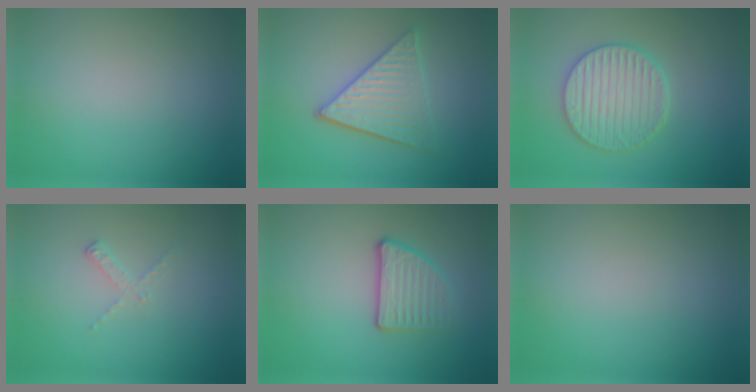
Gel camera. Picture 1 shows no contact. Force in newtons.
{"total": 4.5, "press": 3.5, "slide": 2.8}
{"total": 4.6, "press": 4.0, "slide": 2.2}
{"total": 1.1, "press": 1.1, "slide": 0.2}
{"total": 2.8, "press": 2.3, "slide": 1.5}
{"total": 0.0}